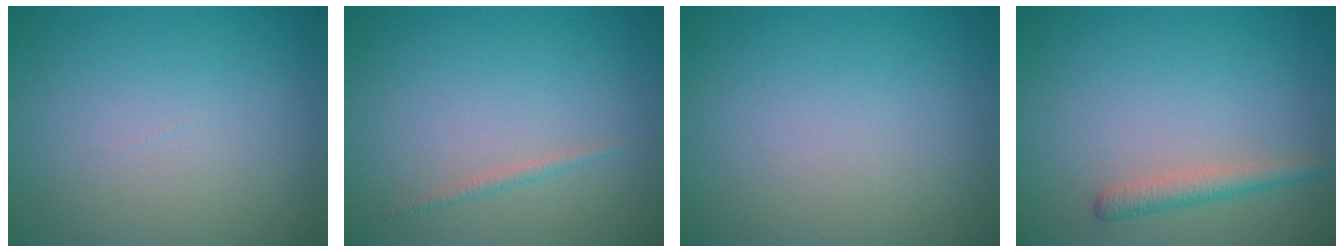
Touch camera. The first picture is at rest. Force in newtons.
{"total": 0.7, "press": 0.7, "slide": 0.1}
{"total": 0.0}
{"total": 1.9, "press": 1.9, "slide": 0.1}